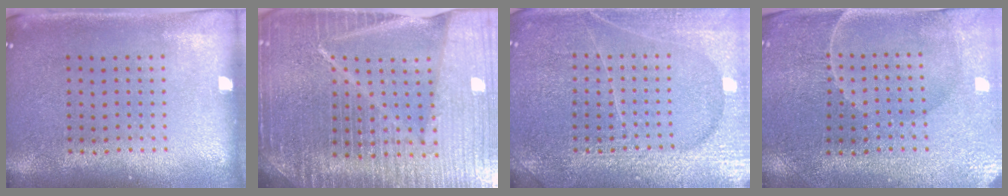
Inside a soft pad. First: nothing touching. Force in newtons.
{"total": 7.2, "press": 6.1, "slide": 3.8}
{"total": 6.5, "press": 6.4, "slide": 0.8}
{"total": 1.3, "press": 1.2, "slide": 0.3}